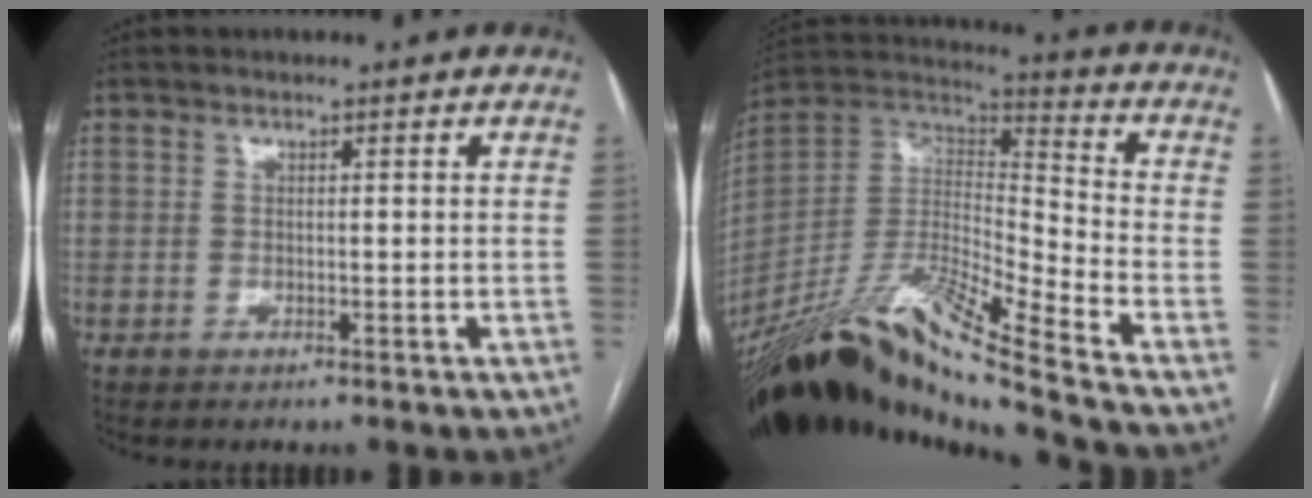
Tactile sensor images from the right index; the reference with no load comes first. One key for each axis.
{"total": 23.2, "fx": -18.7, "fy": -1.0, "fz": 13.6, "tx": -0.292, "ty": -0.011, "tz": -0.349}